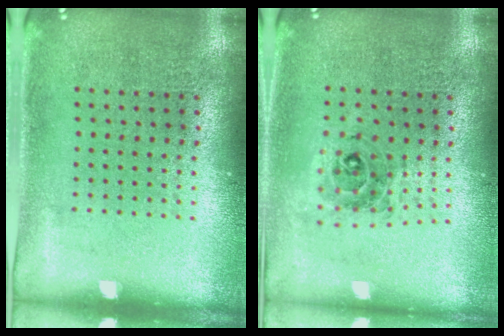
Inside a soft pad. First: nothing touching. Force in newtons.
{"total": 0.6, "press": 0.6, "slide": 0.2}